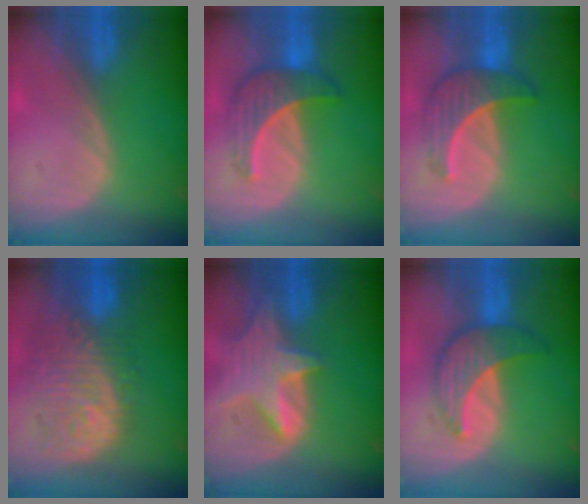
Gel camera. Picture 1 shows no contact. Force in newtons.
{"total": 6.9, "press": 6.8, "slide": 1.0}
{"total": 6.7, "press": 6.7, "slide": 0.7}
{"total": 12.2, "press": 10.9, "slide": 5.6}
{"total": 8.1, "press": 7.4, "slide": 3.3}
{"total": 7.1, "press": 7.1, "slide": 0.1}